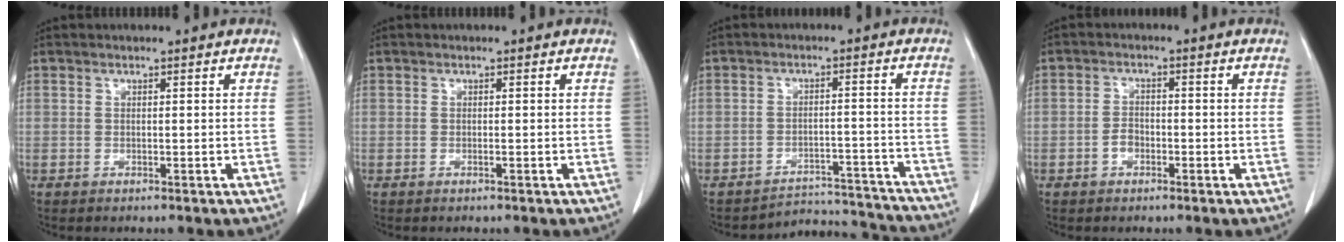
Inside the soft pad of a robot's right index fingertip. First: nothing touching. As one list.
[{"total": 0.0}, {"total": 9.4, "force": [-9.2, 1.5, -1.7], "torque": [0.036, 0.041, -0.116]}, {"total": 2.4, "force": [-1.1, 1.7, 1.2], "torque": [-0.019, 0.009, -0.020]}]